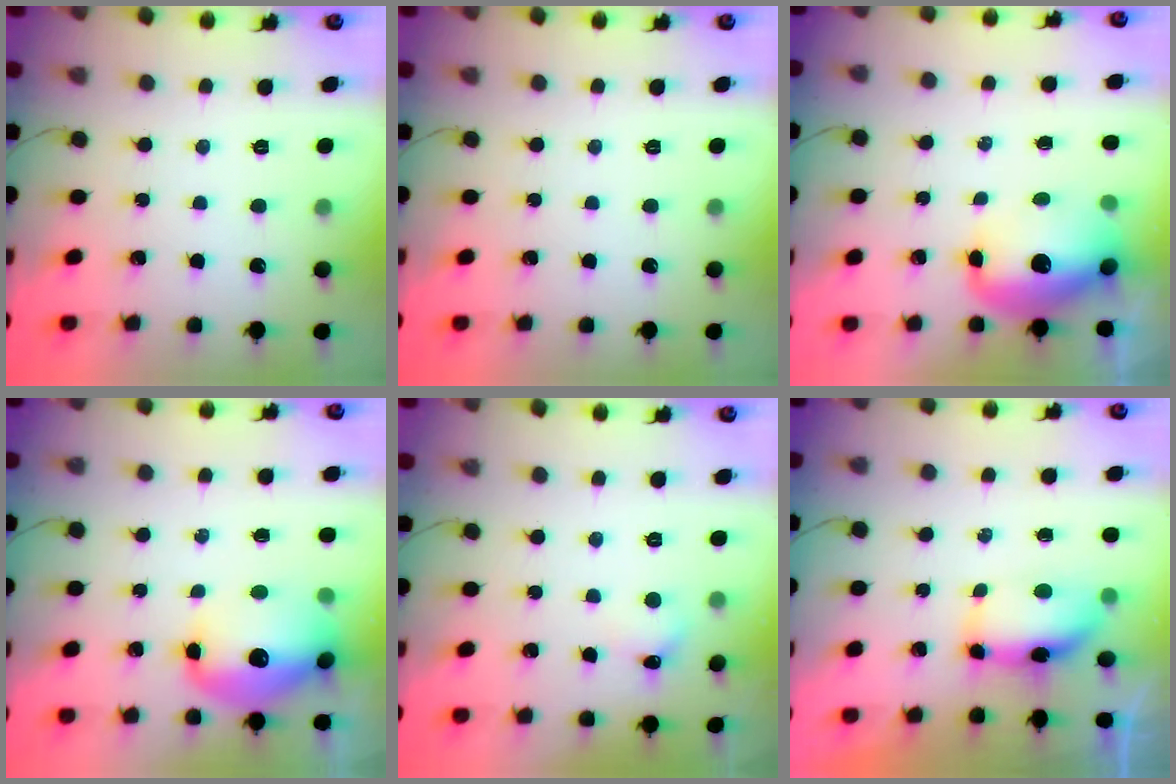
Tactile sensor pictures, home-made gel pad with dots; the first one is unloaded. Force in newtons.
{"total": 0.0}
{"total": 11.9, "press": 11.5, "slide": 2.8}
{"total": 13.8, "press": 13.4, "slide": 3.1}
{"total": 5.7, "press": 5.4, "slide": 1.8}
{"total": 6.6, "press": 6.6, "slide": 0.4}